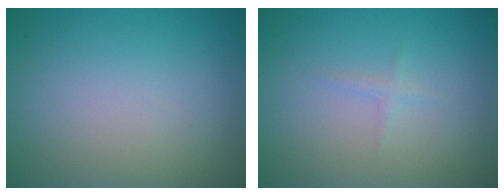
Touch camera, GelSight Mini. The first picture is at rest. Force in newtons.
{"total": 0.7, "press": 0.7, "slide": 0.1}